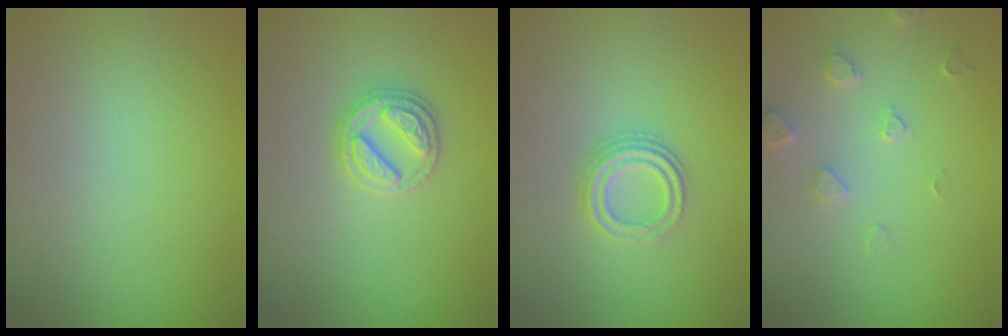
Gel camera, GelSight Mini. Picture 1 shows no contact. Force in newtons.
{"total": 2.8, "press": 2.8, "slide": 0.5}
{"total": 3.0, "press": 2.2, "slide": 2.0}
{"total": 2.2, "press": 2.2, "slide": 0.4}